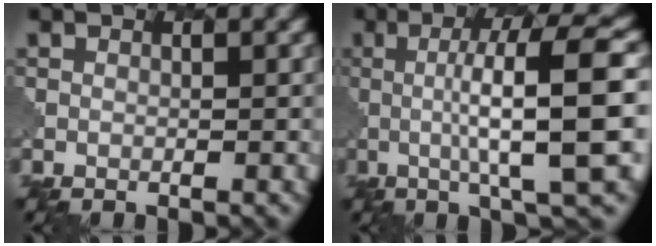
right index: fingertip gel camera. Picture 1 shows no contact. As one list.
[{"total": 10.6, "force": [0.8, 1.8, 10.5], "torque": [-0.139, 0.010, 0.009]}]